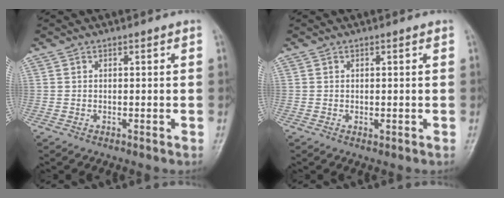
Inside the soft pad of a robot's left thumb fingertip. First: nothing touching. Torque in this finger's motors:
{"motor_torque": [-0.13, -0.03, 0.25, 0.02, 0.00]}